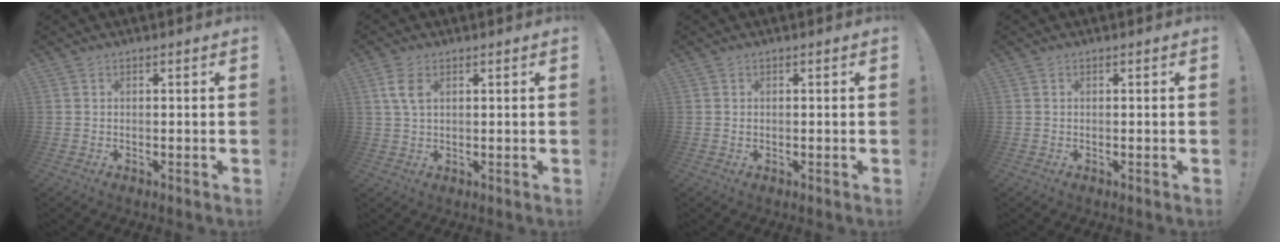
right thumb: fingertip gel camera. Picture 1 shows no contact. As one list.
[{"total": 5.4, "force": [1.9, 3.0, 4.1], "torque": [-0.081, -0.001, 0.035]}, {"total": 0.0}, {"total": 0.0}]